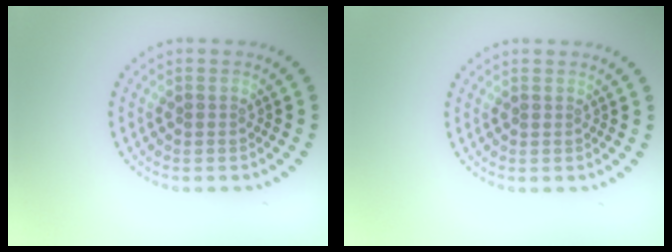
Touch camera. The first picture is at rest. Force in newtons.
{"total": 0.0}